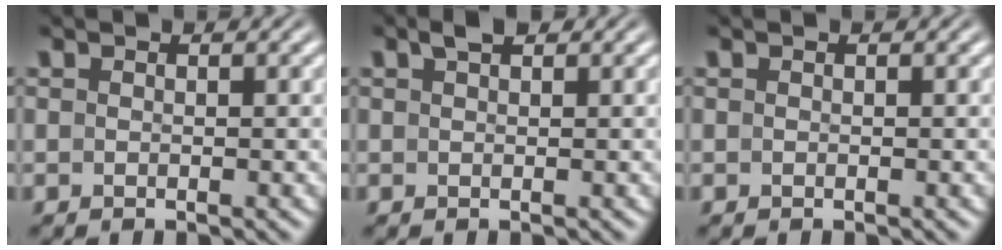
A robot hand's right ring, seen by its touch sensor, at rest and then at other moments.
{"total": 1.1, "force": [1.0, -0.1, 0.6], "torque": [-0.007, 0.004, 0.020]}
{"total": 0.0}